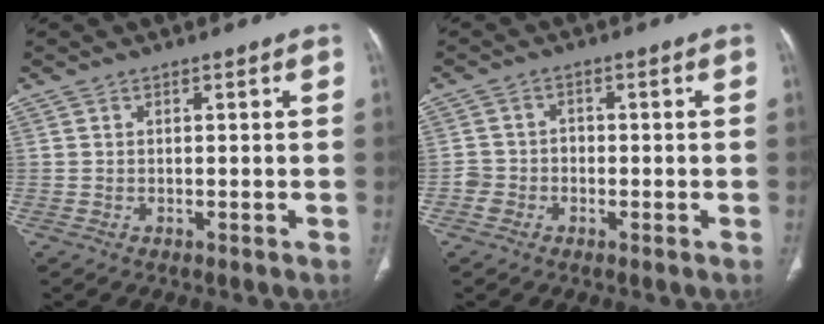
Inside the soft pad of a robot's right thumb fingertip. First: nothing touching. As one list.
[{"total": 3.0, "force": [-1.3, 2.7, 0.5], "torque": [0.004, 0.019, -0.032]}]